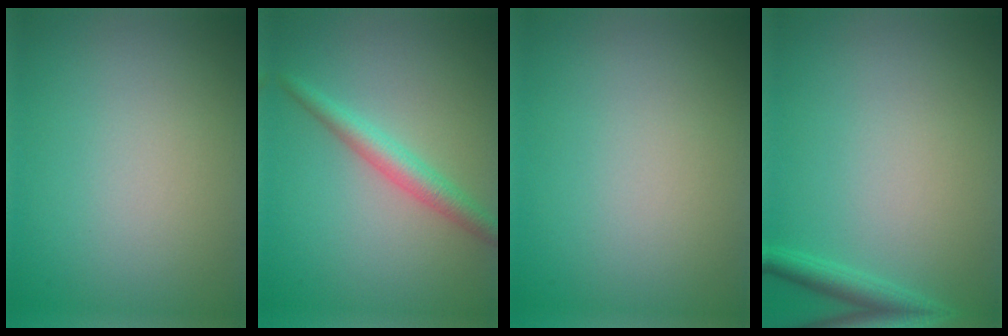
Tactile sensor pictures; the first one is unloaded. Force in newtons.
{"total": 2.7, "press": 2.7, "slide": 0.1}
{"total": 0.0}
{"total": 1.9, "press": 1.9, "slide": 0.1}